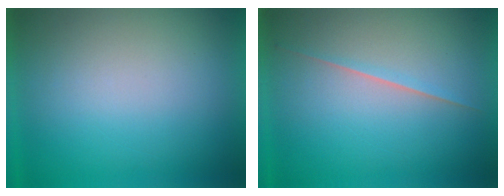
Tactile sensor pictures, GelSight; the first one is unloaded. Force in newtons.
{"total": 1.8}